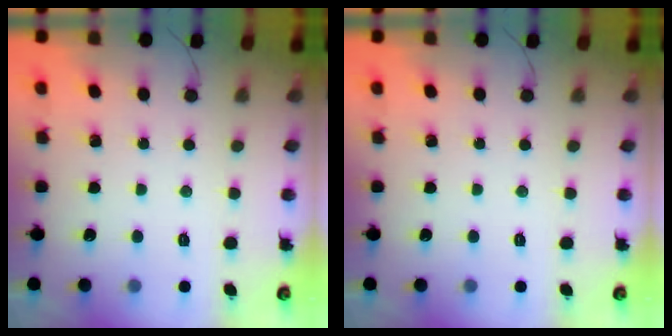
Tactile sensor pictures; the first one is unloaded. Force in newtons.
{"total": 0.0}